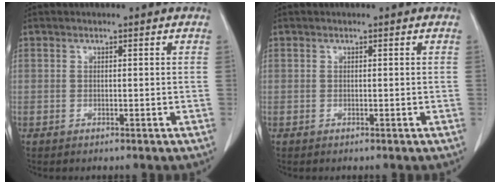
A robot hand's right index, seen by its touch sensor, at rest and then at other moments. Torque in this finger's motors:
{"motor_torque": [0.00, 0.00, 0.00, 0.00]}